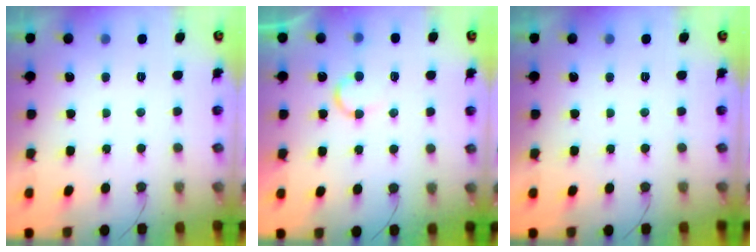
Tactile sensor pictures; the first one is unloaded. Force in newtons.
{"total": 6.1, "press": 6.1, "slide": 0.6}
{"total": 0.0}